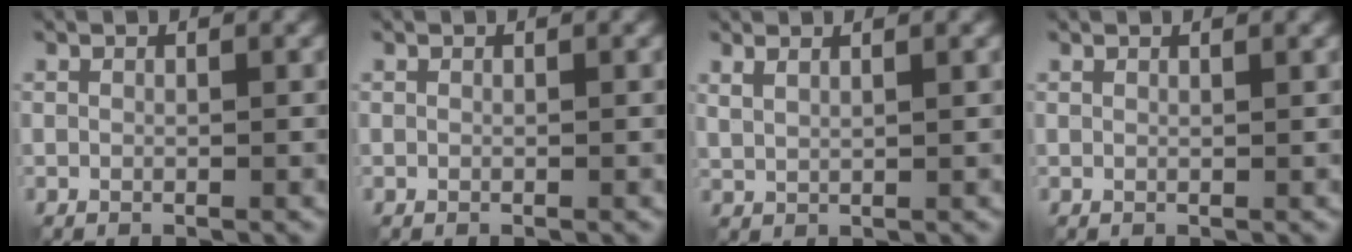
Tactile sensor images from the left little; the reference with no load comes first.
{"total": 0.0}
{"total": 2.1, "force": [1.4, 0.7, 1.4], "torque": [-0.020, 0.001, 0.021]}
{"total": 1.0, "force": [0.8, 0.3, 0.6], "torque": [-0.004, 0.003, 0.003]}